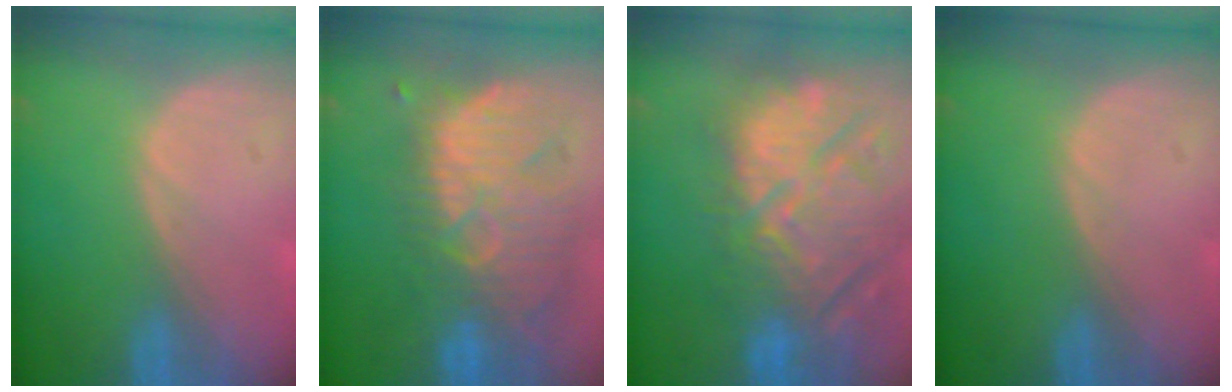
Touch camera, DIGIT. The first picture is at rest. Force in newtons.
{"total": 11.6, "press": 10.8, "slide": 4.1}
{"total": 14.6, "press": 12.8, "slide": 7.1}
{"total": 0.0}